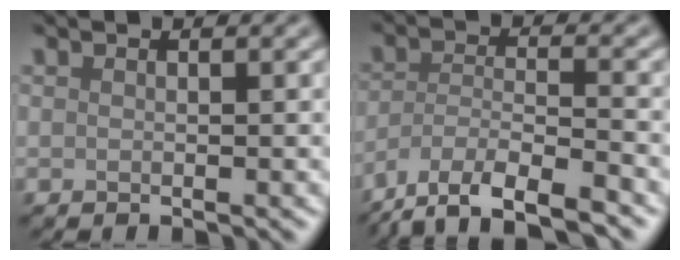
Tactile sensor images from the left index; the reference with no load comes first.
{"total": 8.8, "force": [-7.1, 2.4, 4.6], "torque": [-0.077, -0.018, -0.122]}